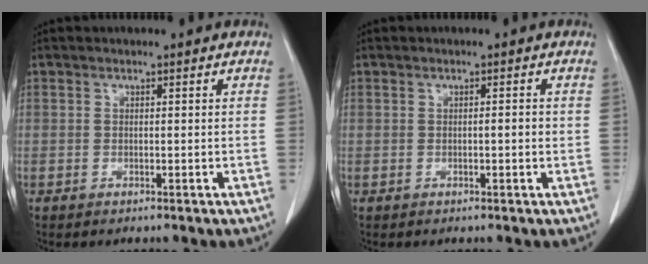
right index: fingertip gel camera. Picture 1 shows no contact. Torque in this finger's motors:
{"motor_torque": [0.27, -0.22, 0.08, 0.04]}